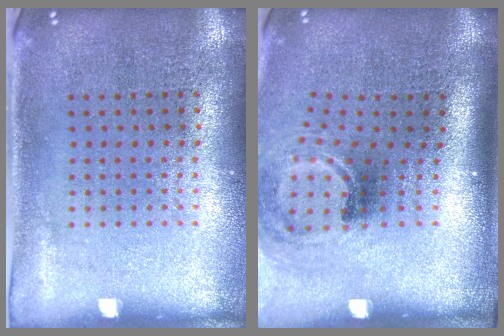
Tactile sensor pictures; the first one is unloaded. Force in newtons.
{"total": 2.0, "press": 1.3, "slide": 1.5}